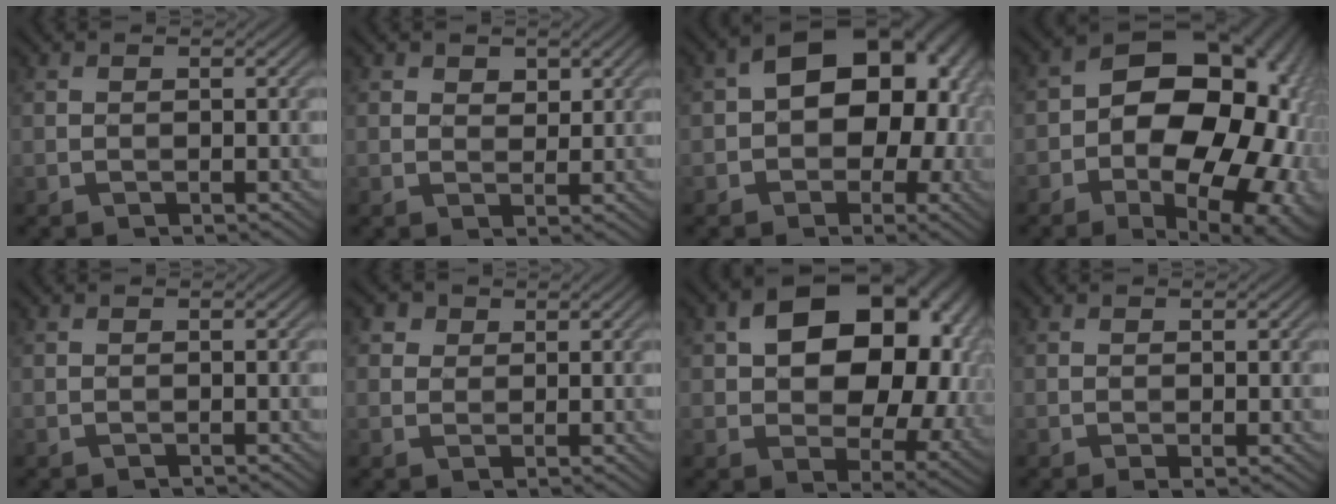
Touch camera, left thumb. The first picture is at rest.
{"total": 2.1, "force": [1.3, 1.4, 0.9], "torque": [-0.018, -0.001, 0.024]}
{"total": 14.0, "force": [0.9, 9.9, 10.0], "torque": [-0.092, 0.015, 0.004]}
{"total": 21.4, "force": [-2.1, 14.7, 15.4], "torque": [-0.197, -0.011, -0.041]}
{"total": 0.0}
{"total": 2.6, "force": [1.5, 2.0, 0.8], "torque": [-0.019, 0.002, 0.022]}
{"total": 16.9, "force": [3.0, 11.3, 12.2], "torque": [-0.154, -0.007, 0.064]}
{"total": 1.1, "force": [-0.2, 0.4, 1.0], "torque": [-0.020, -0.001, -0.001]}